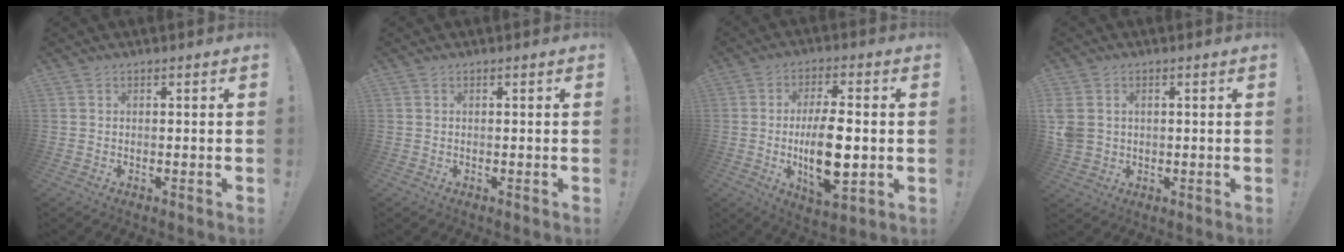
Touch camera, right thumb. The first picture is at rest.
{"total": 0.0}
{"total": 14.7, "force": [-1.5, 5.7, 13.5], "torque": [-0.245, -0.005, -0.027]}
{"total": 5.7, "force": [1.0, 4.7, 3.0], "torque": [-0.073, 0.002, 0.022]}